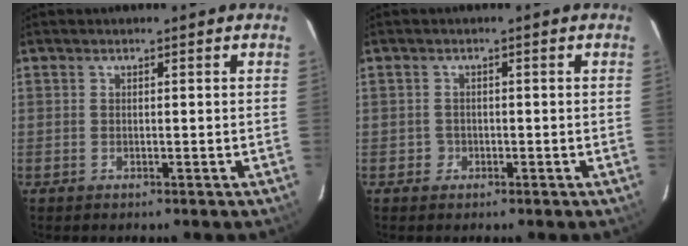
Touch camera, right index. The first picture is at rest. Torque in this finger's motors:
{"motor_torque": [0.24, 0.17, 0.00, -0.01]}